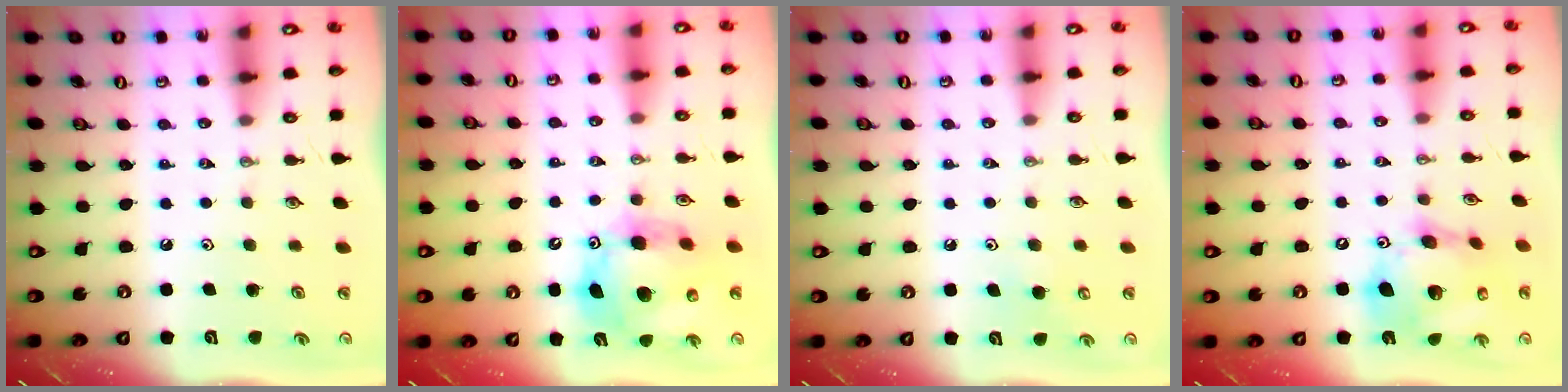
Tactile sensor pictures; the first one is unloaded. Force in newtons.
{"total": 14.7, "press": 14.6, "slide": 1.7}
{"total": 5.3, "press": 5.3, "slide": 0.4}
{"total": 17.9, "press": 17.6, "slide": 3.2}